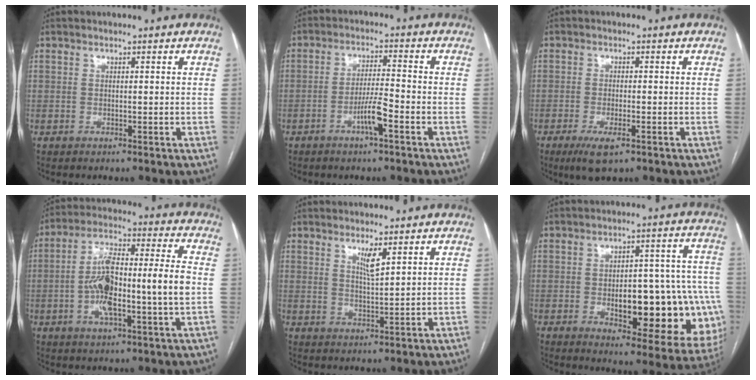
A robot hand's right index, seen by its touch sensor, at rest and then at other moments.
{"total": 4.9, "force": [-2.5, -0.1, 4.2], "torque": [-0.082, -0.001, -0.047]}
{"total": 5.0, "force": [-2.8, 1.2, 4.0], "torque": [-0.078, -0.011, -0.044]}
{"total": 14.7, "force": [-1.8, 1.8, 14.5], "torque": [-0.269, 0.020, -0.032]}
{"total": 3.1, "force": [1.8, 0.2, 2.5], "torque": [-0.049, -0.008, 0.035]}
{"total": 21.4, "force": [-5.0, 7.8, 19.3], "torque": [-0.156, 0.035, -0.038]}